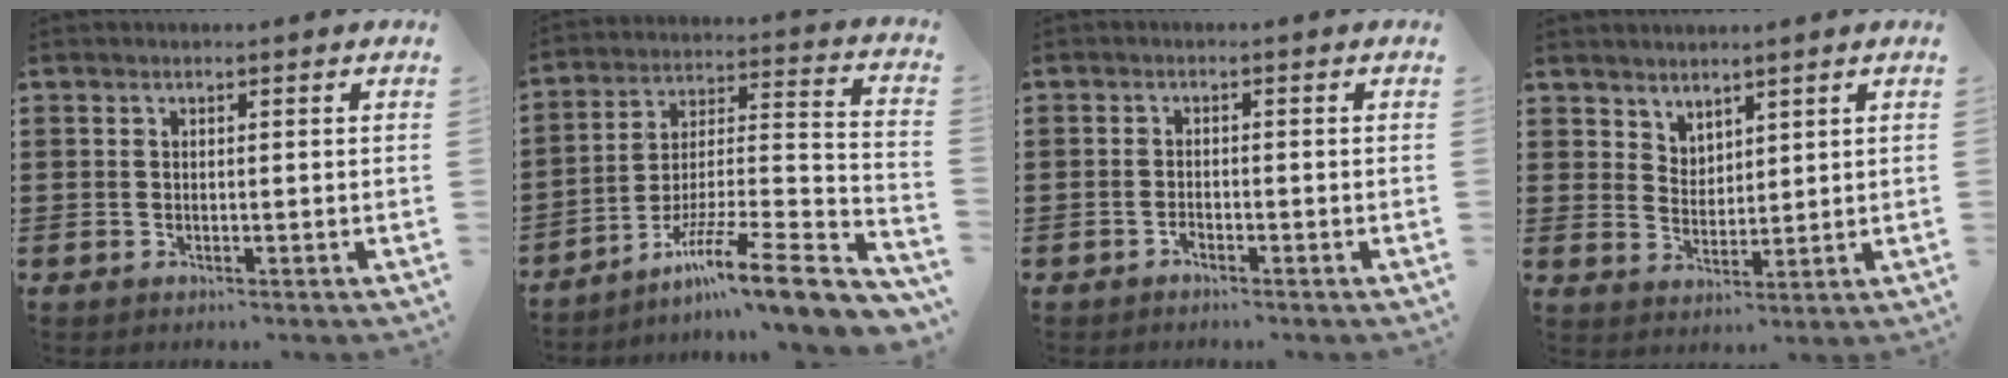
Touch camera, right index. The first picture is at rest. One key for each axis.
{"total": 11.6, "fx": -7.9, "fy": 1.0, "fz": 8.4, "tx": -0.126, "ty": 0.003, "tz": -0.146}
{"total": 1.0, "fx": -0.9, "fy": 0.2, "fz": 0.1, "tx": -0.007, "ty": 0.000, "tz": -0.019}
{"total": 3.5, "fx": 3.2, "fy": 1.6, "fz": -0.3, "tx": -0.005, "ty": -0.003, "tz": 0.062}